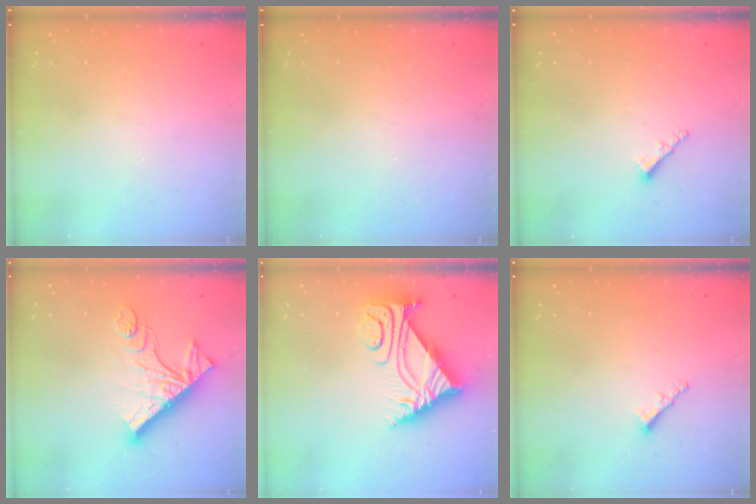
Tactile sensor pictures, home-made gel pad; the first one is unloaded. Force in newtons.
{"total": 0.0}
{"total": 2.3, "press": 2.2, "slide": 0.6}
{"total": 15.3, "press": 15.3, "slide": 1.0}
{"total": 8.4, "press": 8.3, "slide": 0.8}
{"total": 2.3, "press": 2.2, "slide": 0.6}